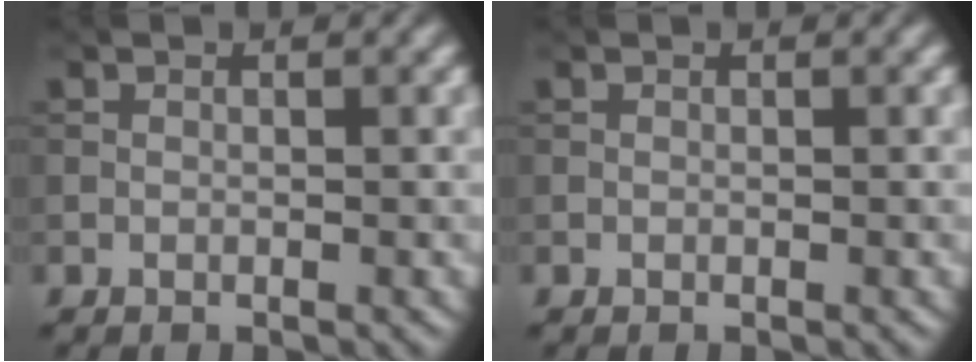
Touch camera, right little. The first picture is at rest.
{"total": 0.0}